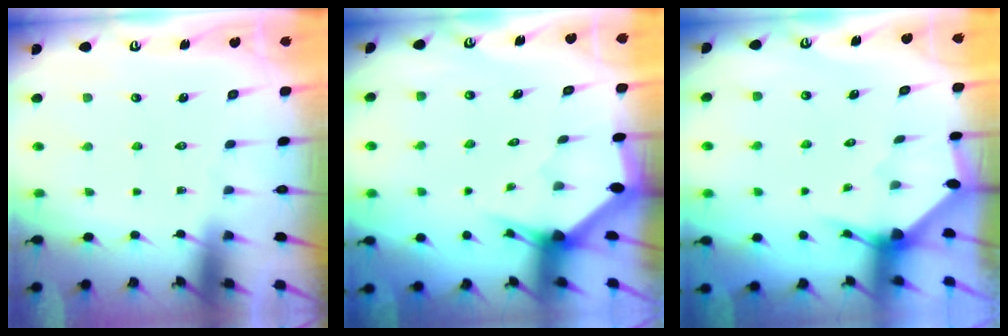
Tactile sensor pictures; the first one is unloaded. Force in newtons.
{"total": 2.9, "press": 2.9, "slide": 0.1}
{"total": 2.9, "press": 2.9, "slide": 0.3}